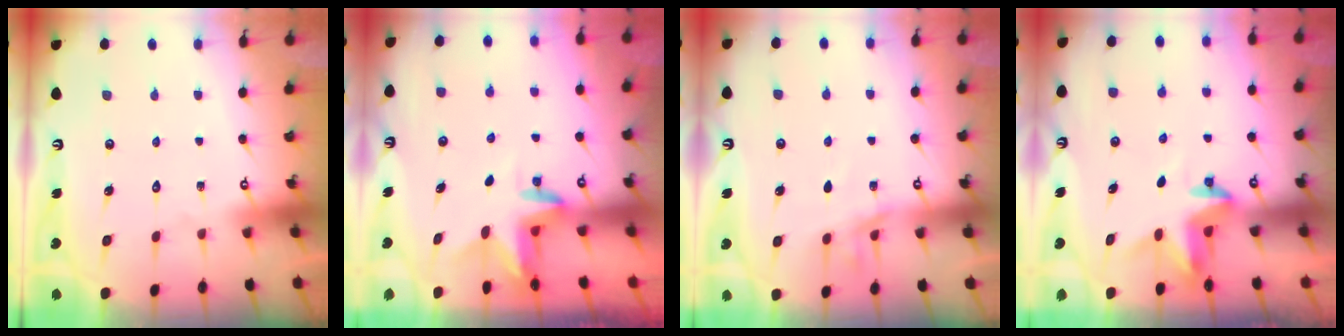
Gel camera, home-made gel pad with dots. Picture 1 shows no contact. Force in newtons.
{"total": 3.2, "press": 3.2, "slide": 0.3}
{"total": 7.1, "press": 6.8, "slide": 2.0}
{"total": 3.4, "press": 3.4, "slide": 0.1}